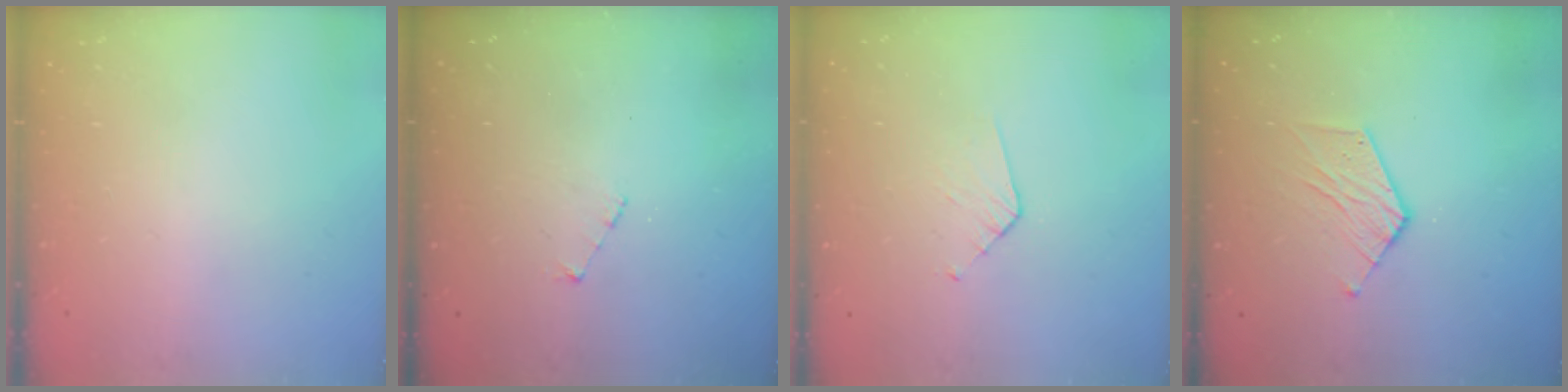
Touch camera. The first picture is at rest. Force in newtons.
{"total": 2.6, "press": 2.6, "slide": 0.2}
{"total": 3.9, "press": 3.9, "slide": 0.3}
{"total": 7.3, "press": 7.3, "slide": 0.2}